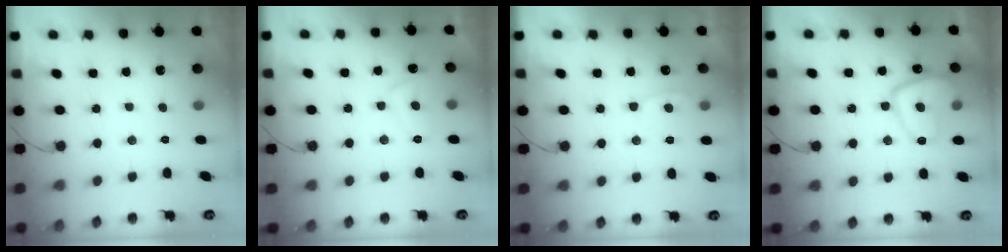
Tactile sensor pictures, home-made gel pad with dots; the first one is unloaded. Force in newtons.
{"total": 3.6, "press": 3.5, "slide": 0.9}
{"total": 4.0, "press": 4.0, "slide": 0.5}
{"total": 11.5, "press": 11.4, "slide": 1.3}